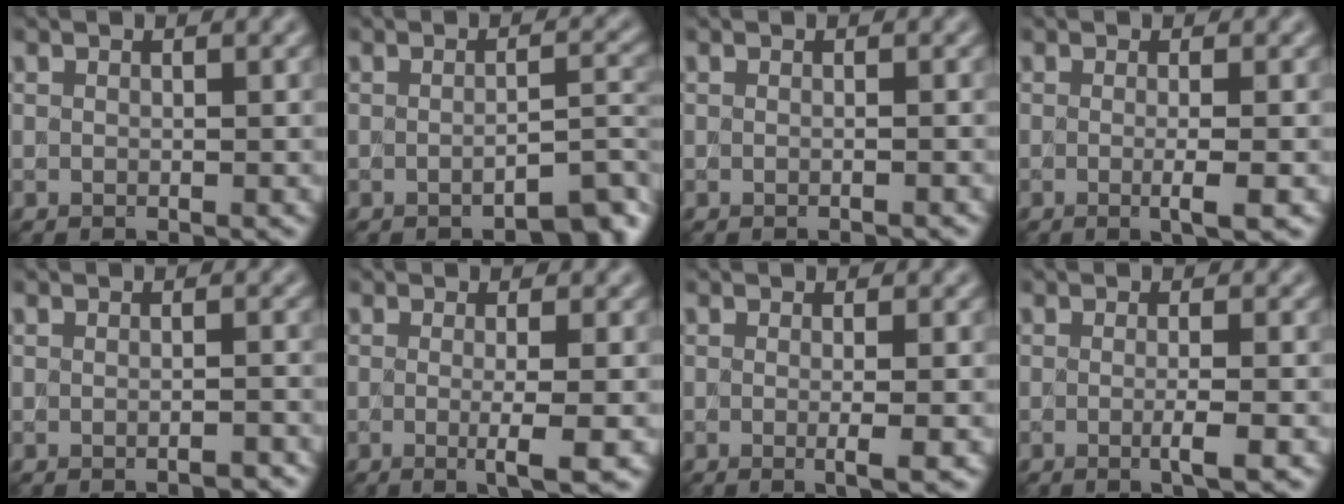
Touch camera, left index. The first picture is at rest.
{"total": 3.4, "force": [-2.2, 0.8, 2.6], "torque": [-0.028, 0.008, -0.035]}
{"total": 0.8, "force": [-0.5, 0.4, 0.6], "torque": [-0.001, -0.004, -0.015]}
{"total": 2.5, "force": [-0.2, 0.7, 2.4], "torque": [-0.033, -0.007, -0.009]}
{"total": 1.4, "force": [-0.7, 0.4, 1.1], "torque": [-0.007, 0.001, -0.016]}
{"total": 3.3, "force": [-0.3, 0.8, 3.2], "torque": [-0.046, -0.010, -0.009]}
{"total": 2.3, "force": [-0.1, 0.7, 2.2], "torque": [-0.028, -0.006, -0.008]}
{"total": 2.3, "force": [-0.2, 0.6, 2.2], "torque": [-0.031, -0.006, -0.010]}